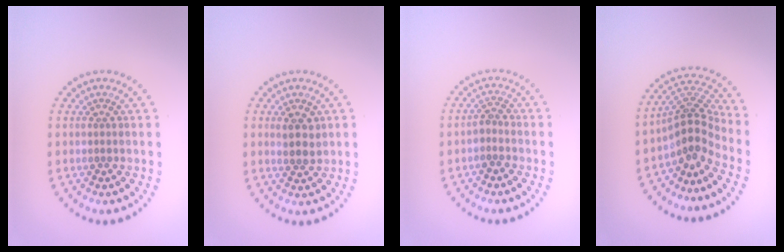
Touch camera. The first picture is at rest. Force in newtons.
{"total": 2.1, "press": 1.9, "slide": 0.8}
{"total": 1.5, "press": 1.2, "slide": 0.8}
{"total": 4.0, "press": 2.8, "slide": 2.8}